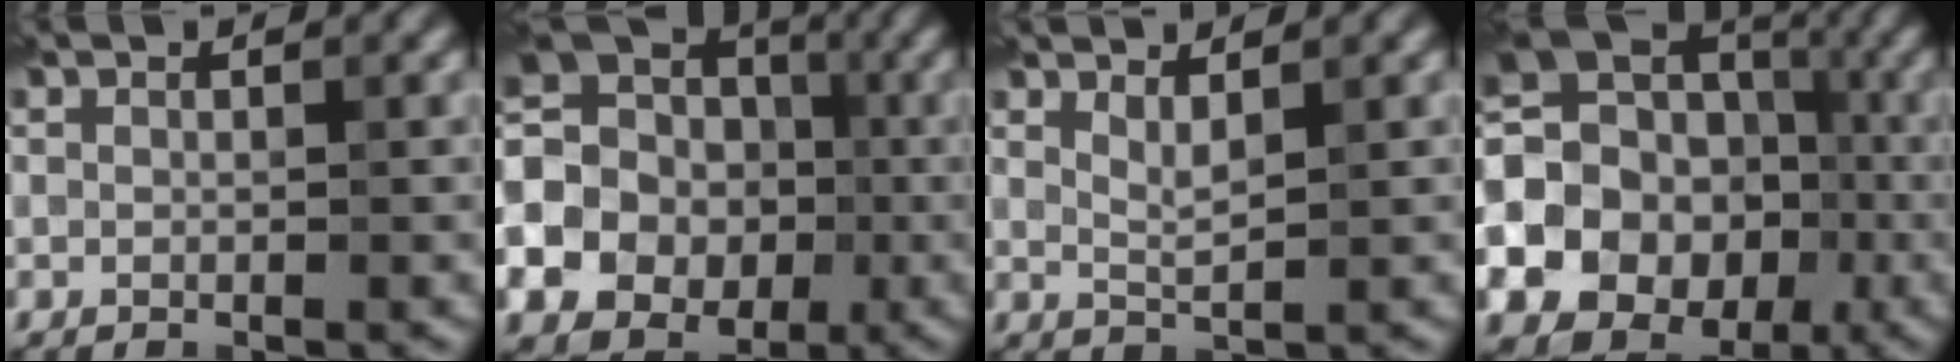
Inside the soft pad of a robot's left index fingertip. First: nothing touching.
{"total": 21.8, "force": [-4.6, 19.7, 8.0], "torque": [-0.195, -0.015, -0.118]}
{"total": 1.7, "force": [1.1, 0.4, 1.2], "torque": [-0.024, -0.004, 0.021]}
{"total": 23.9, "force": [-6.3, 21.6, 8.3], "torque": [-0.191, -0.008, -0.144]}